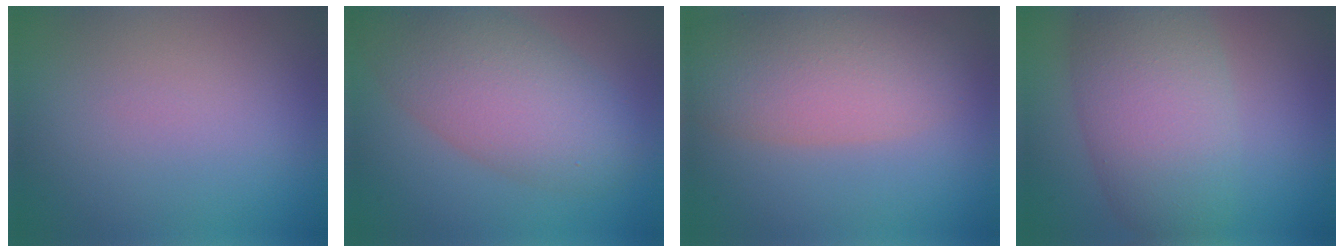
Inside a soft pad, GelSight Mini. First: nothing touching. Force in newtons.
{"total": 7.7, "press": 7.7, "slide": 0.3}
{"total": 6.8, "press": 6.8, "slide": 0.2}
{"total": 8.5, "press": 8.5, "slide": 0.2}